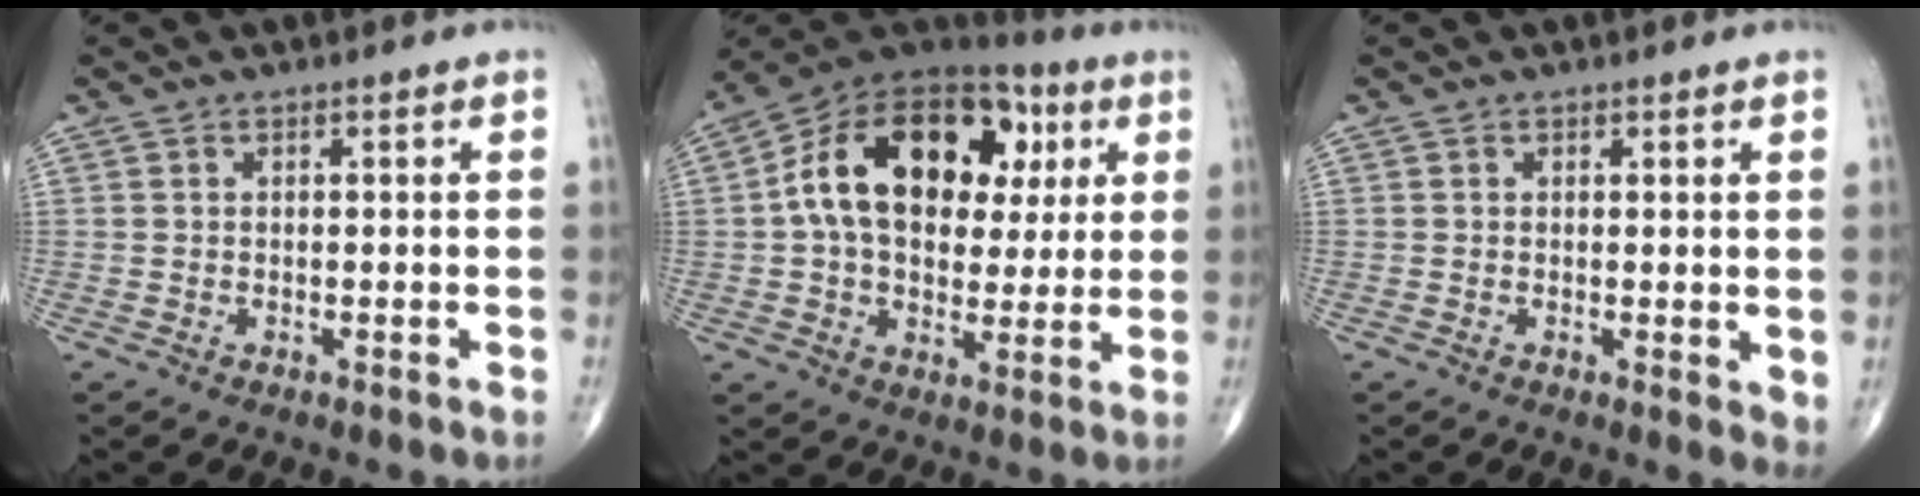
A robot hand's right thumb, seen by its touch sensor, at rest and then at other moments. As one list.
[{"total": 23.5, "force": [4.8, 15.2, 17.3], "torque": [-0.254, 0.023, 0.069]}, {"total": 2.4, "force": [0.5, 1.0, 2.1], "torque": [-0.030, -0.010, 0.004]}]